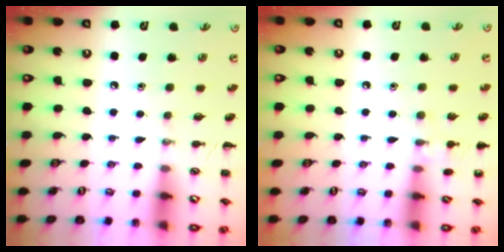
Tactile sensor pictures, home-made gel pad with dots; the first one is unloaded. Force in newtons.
{"total": 7.0, "press": 6.6, "slide": 2.1}